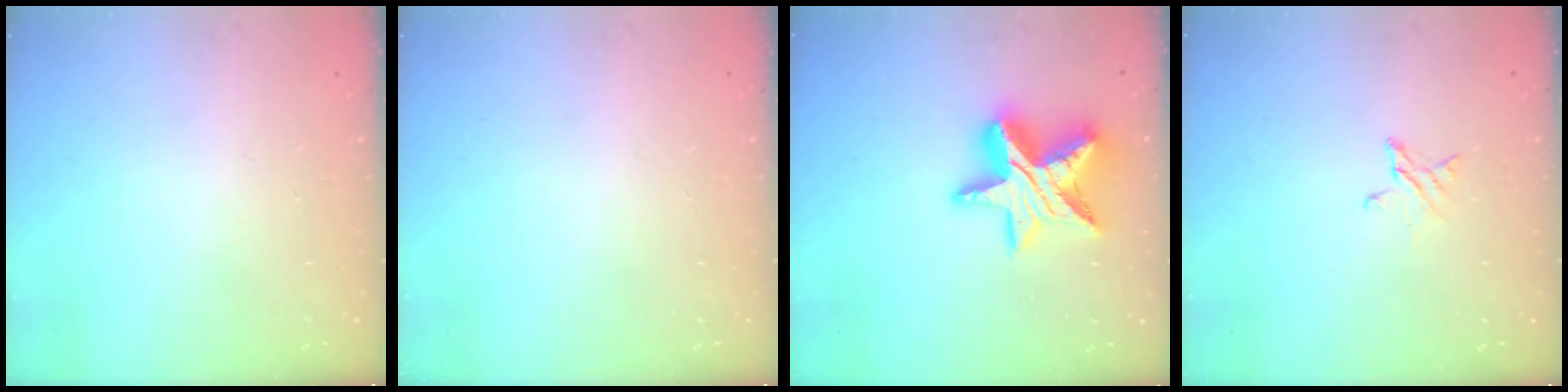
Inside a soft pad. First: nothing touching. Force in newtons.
{"total": 0.0}
{"total": 16.8, "press": 16.8, "slide": 1.4}
{"total": 3.1, "press": 3.1, "slide": 0.3}